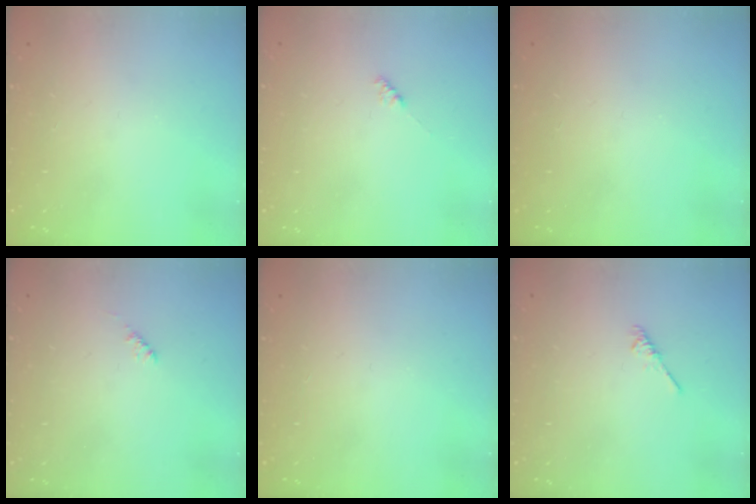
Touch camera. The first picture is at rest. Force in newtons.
{"total": 2.1, "press": 2.0, "slide": 0.5}
{"total": 0.0}
{"total": 3.1, "press": 3.1, "slide": 0.6}
{"total": 0.0}
{"total": 1.9, "press": 1.8, "slide": 0.5}